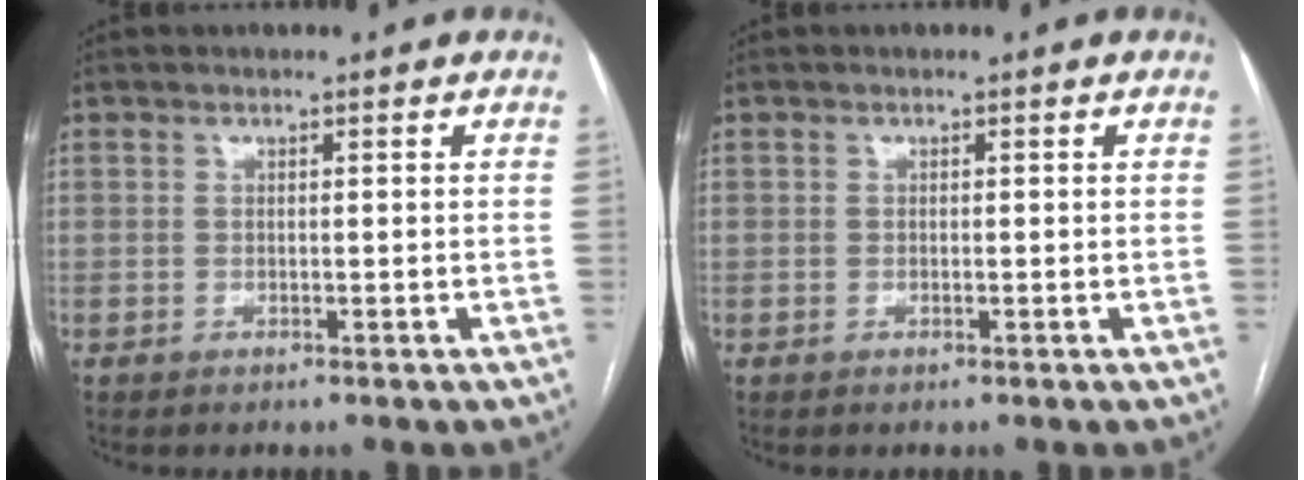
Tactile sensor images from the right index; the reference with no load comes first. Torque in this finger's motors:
{"motor_torque": [-0.19, 0.18, 0.00, 0.00]}